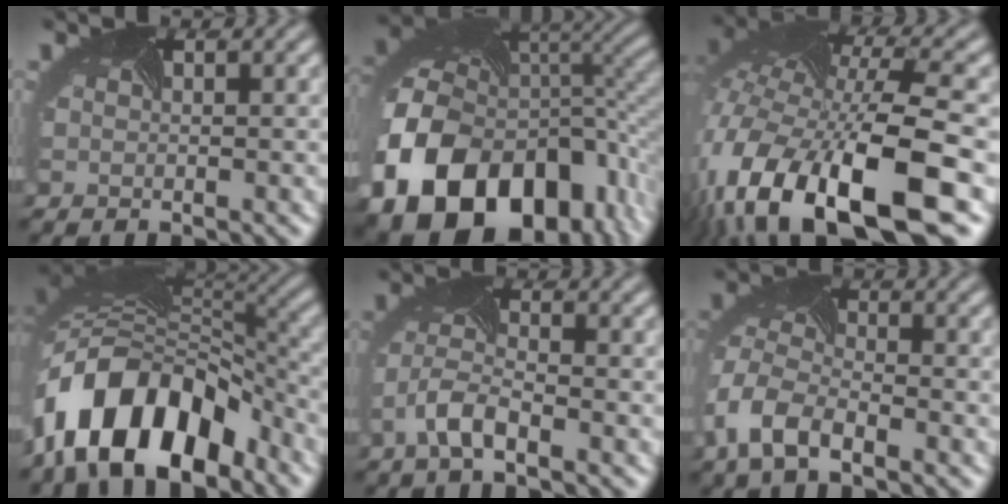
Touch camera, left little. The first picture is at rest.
{"total": 18.3, "force": [-6.5, 13.1, 11.0], "torque": [-0.262, -0.059, -0.078]}
{"total": 15.6, "force": [-6.6, 6.5, 12.5], "torque": [-0.267, -0.016, -0.111]}
{"total": 11.6, "force": [-6.5, 6.1, 7.4], "torque": [-0.136, 0.017, -0.124]}
{"total": 2.8, "force": [-2.0, 0.8, 1.9], "torque": [-0.051, 0.007, -0.050]}
{"total": 5.7, "force": [-3.3, 3.1, 3.5], "torque": [-0.090, -0.001, -0.072]}